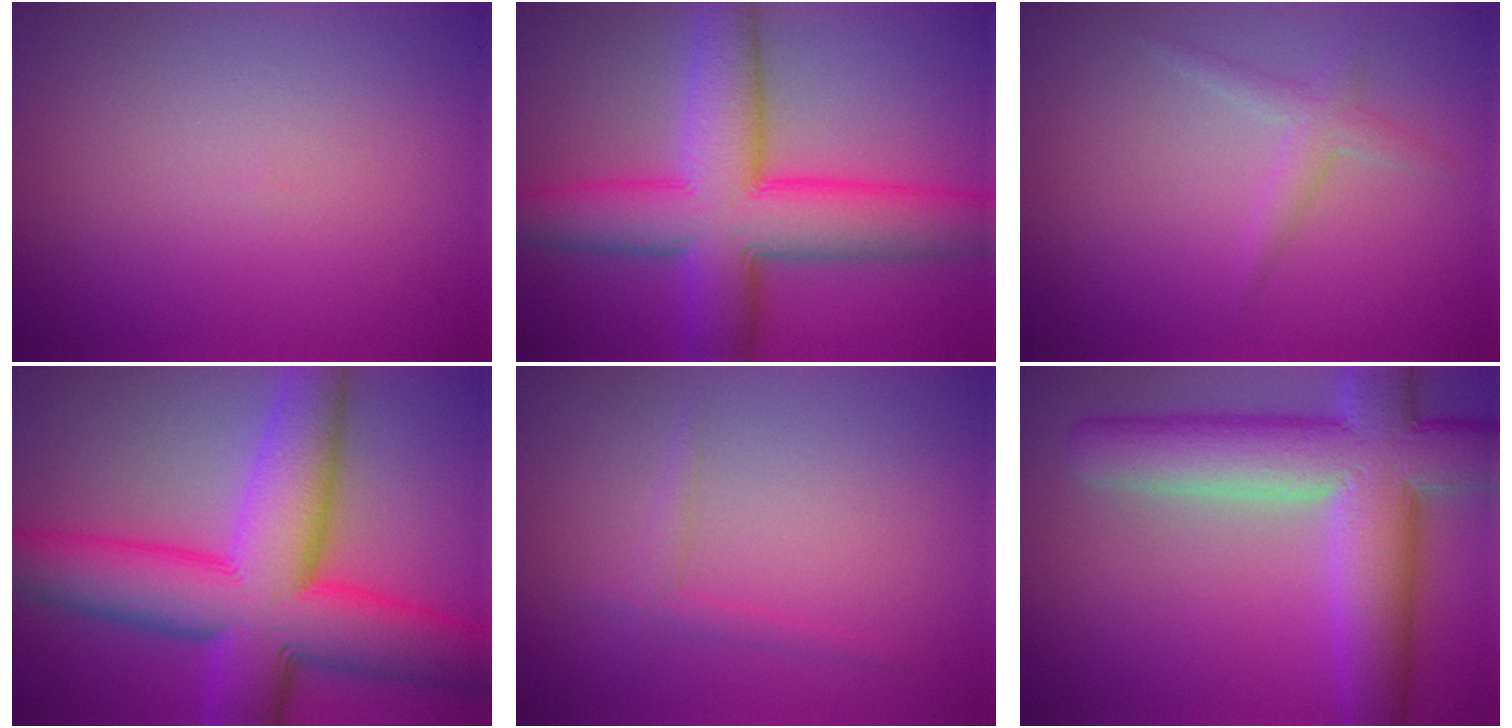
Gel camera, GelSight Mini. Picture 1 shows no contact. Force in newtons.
{"total": 10.4, "press": 10.4, "slide": 0.4}
{"total": 1.6, "press": 1.6, "slide": 0.0}
{"total": 13.8, "press": 13.8, "slide": 0.3}
{"total": 1.2, "press": 1.2, "slide": 0.1}
{"total": 11.0, "press": 11.0, "slide": 0.8}